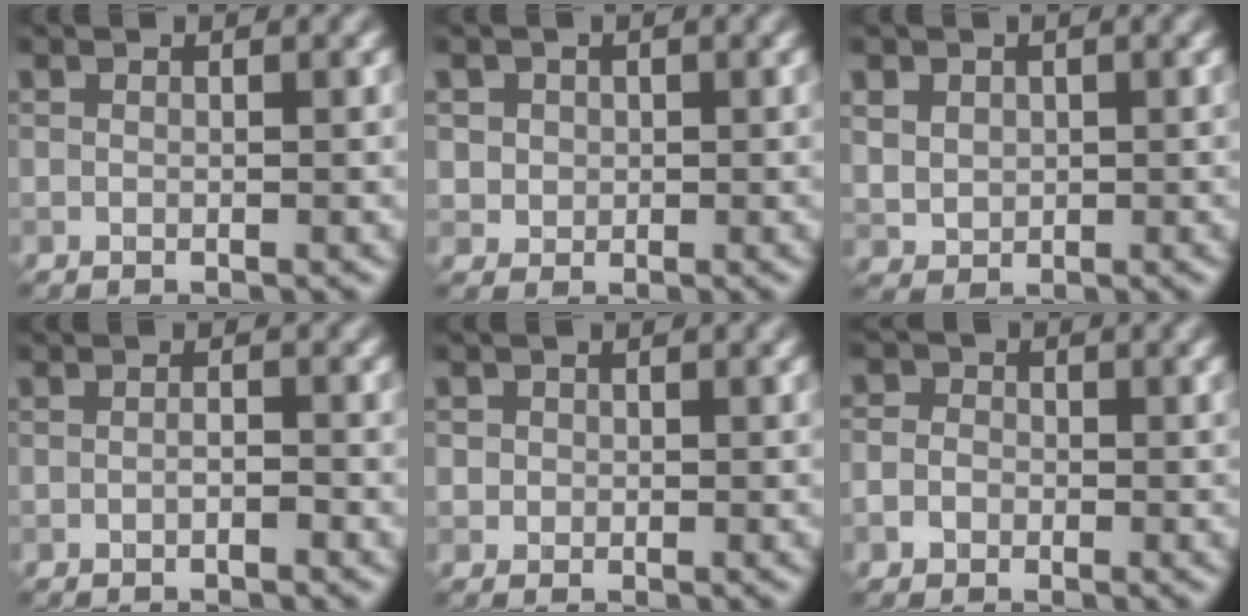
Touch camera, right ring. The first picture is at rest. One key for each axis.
{"total": 2.4, "fx": 0.9, "fy": 2.1, "fz": 0.8, "tx": -0.015, "ty": 0.004, "tz": 0.023}
{"total": 2.8, "fx": 1.0, "fy": 2.3, "fz": 1.1, "tx": -0.040, "ty": 0.001, "tz": 0.035}
{"total": 0.9, "fx": -0.5, "fy": 0.2, "fz": 0.7, "tx": -0.013, "ty": 0.001, "tz": -0.008}
{"total": 1.1, "fx": 0.2, "fy": 1.0, "fz": 0.2, "tx": 0.006, "ty": -0.002, "tz": 0.001}
{"total": 2.9, "fx": -0.5, "fy": 2.7, "fz": 1.1, "tx": -0.003, "ty": 0.014, "tz": -0.037}